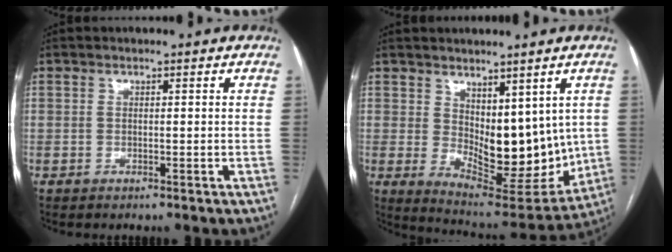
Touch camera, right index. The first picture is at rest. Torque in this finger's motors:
{"motor_torque": [1.02, 0.78, 0.25, 0.04]}